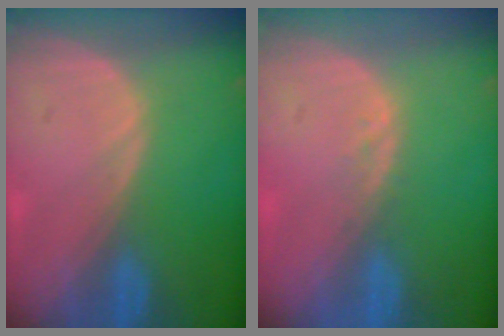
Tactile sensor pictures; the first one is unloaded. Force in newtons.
{"total": 1.0, "press": 1.0, "slide": 0.2}